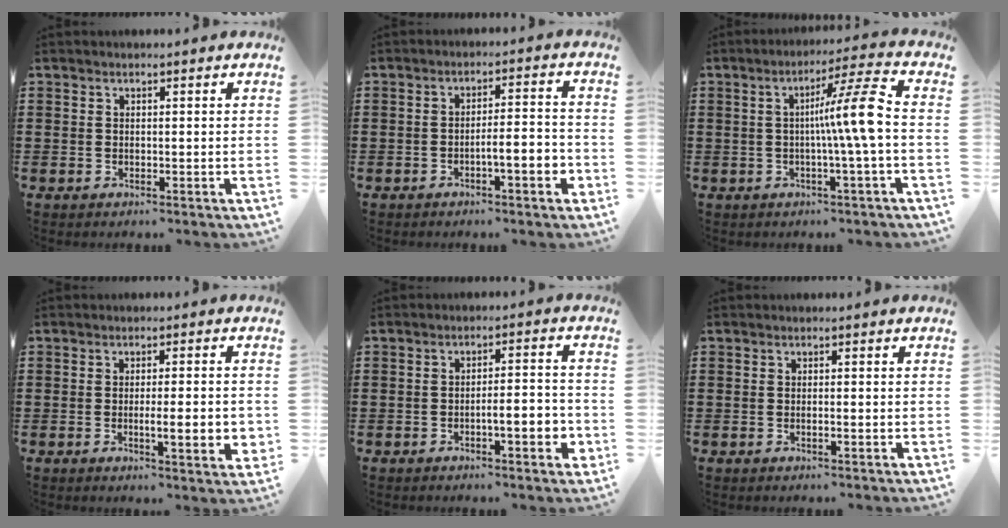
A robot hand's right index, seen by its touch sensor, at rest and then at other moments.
{"total": 4.8, "force": [-2.4, 0.6, 4.1], "torque": [-0.069, 0.001, -0.043]}
{"total": 8.9, "force": [-0.3, -0.7, 8.9], "torque": [-0.153, -0.004, -0.017]}
{"total": 5.7, "force": [-1.1, 0.8, 5.5], "torque": [-0.083, -0.009, -0.018]}
{"total": 5.3, "force": [-2.0, 1.3, 4.8], "torque": [-0.072, -0.002, -0.037]}
{"total": 0.6, "force": [-0.2, 0.0, 0.6], "torque": [-0.010, -0.003, -0.004]}